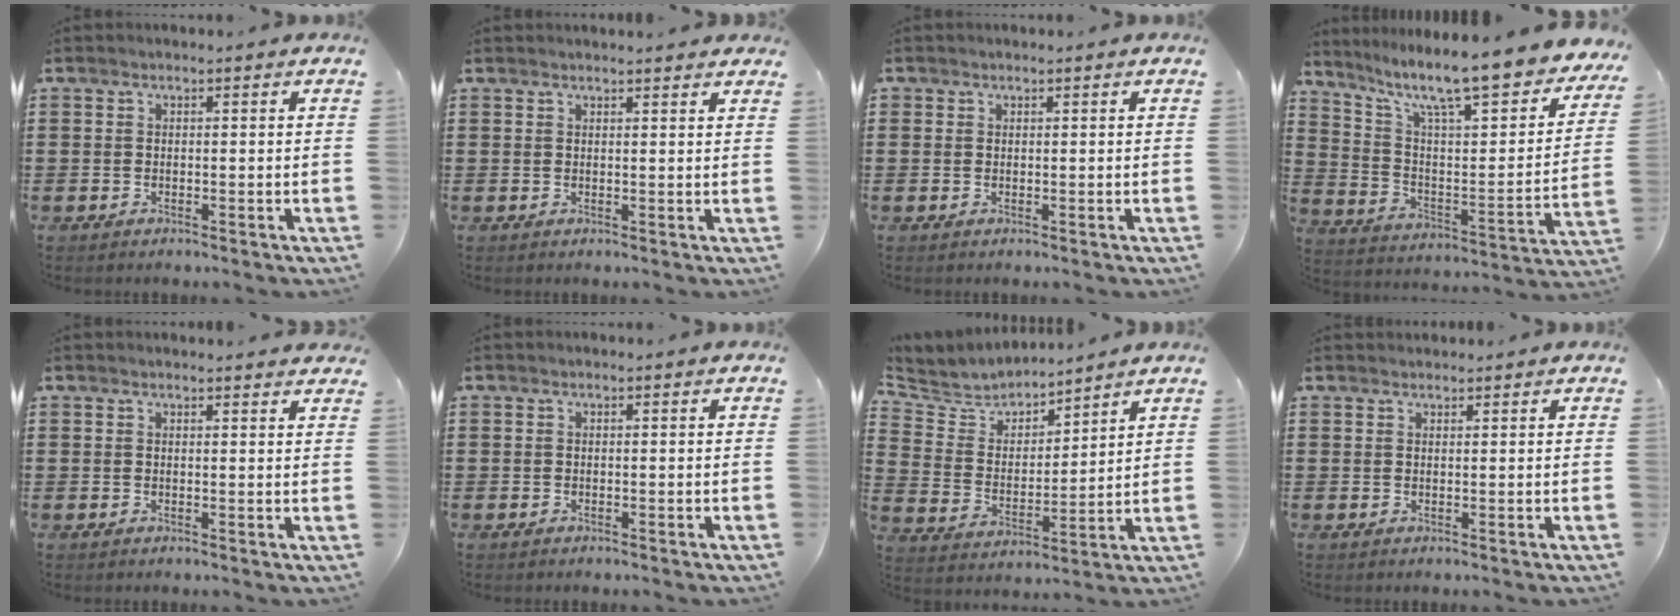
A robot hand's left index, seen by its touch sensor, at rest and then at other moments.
{"total": 1.5, "force": [1.4, -0.1, 0.4], "torque": [-0.010, 0.000, 0.027]}
{"total": 0.6, "force": [0.4, 0.4, 0.1], "torque": [-0.004, 0.002, 0.008]}
{"total": 10.4, "force": [8.4, 1.3, 5.9], "torque": [-0.126, -0.073, 0.135]}
{"total": 1.4, "force": [1.4, 0.0, 0.3], "torque": [-0.009, 0.000, 0.028]}
{"total": 0.0}
{"total": 5.2, "force": [5.0, 1.5, -0.1], "torque": [-0.035, -0.037, 0.084]}
{"total": 1.0, "force": [1.0, 0.1, 0.0], "torque": [-0.002, -0.001, 0.020]}